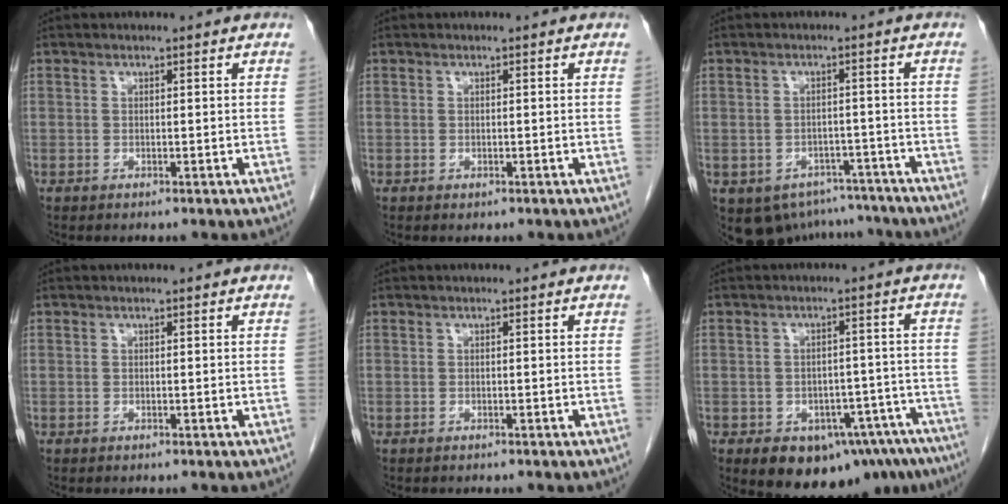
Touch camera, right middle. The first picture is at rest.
{"total": 0.0}
{"total": 11.0, "force": [-8.3, 6.9, 2.0], "torque": [-0.038, 0.013, -0.098]}
{"total": 0.0}
{"total": 0.0}
{"total": 14.8, "force": [-10.1, 7.8, 7.5], "torque": [-0.058, 0.018, -0.120]}